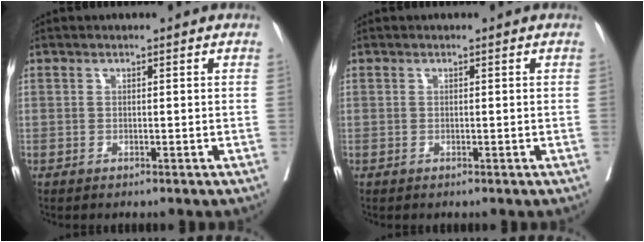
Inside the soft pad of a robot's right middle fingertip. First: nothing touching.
{"total": 0.0}